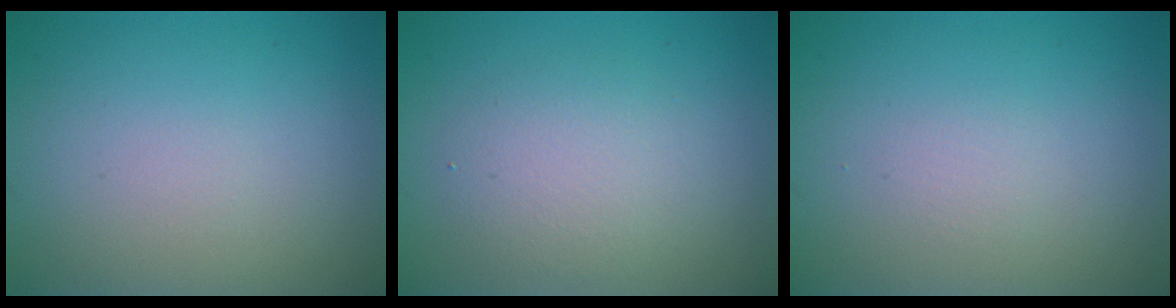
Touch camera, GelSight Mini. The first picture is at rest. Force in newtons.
{"total": 2.9, "press": 2.9, "slide": 0.2}
{"total": 0.7, "press": 0.7, "slide": 0.0}